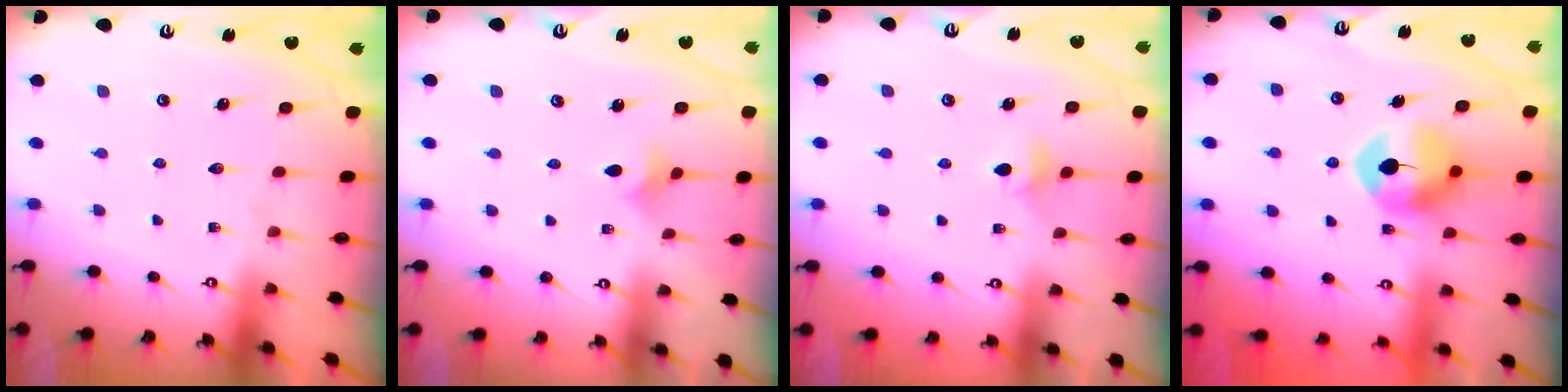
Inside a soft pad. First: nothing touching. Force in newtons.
{"total": 1.9, "press": 1.8, "slide": 0.5}
{"total": 4.6, "press": 4.5, "slide": 0.9}
{"total": 8.6, "press": 8.6, "slide": 0.4}